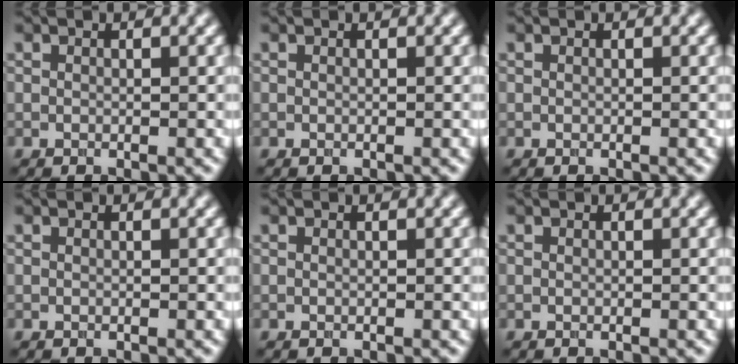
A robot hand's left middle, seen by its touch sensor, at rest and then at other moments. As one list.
[{"total": 0.0}, {"total": 0.0}, {"total": 0.0}, {"total": 0.0}, {"total": 0.0}]